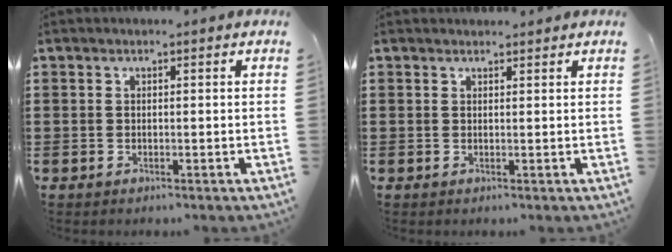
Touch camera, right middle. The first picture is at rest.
{"total": 1.1, "force": [1.1, 0.3, 0.1], "torque": [0.006, -0.002, 0.018]}